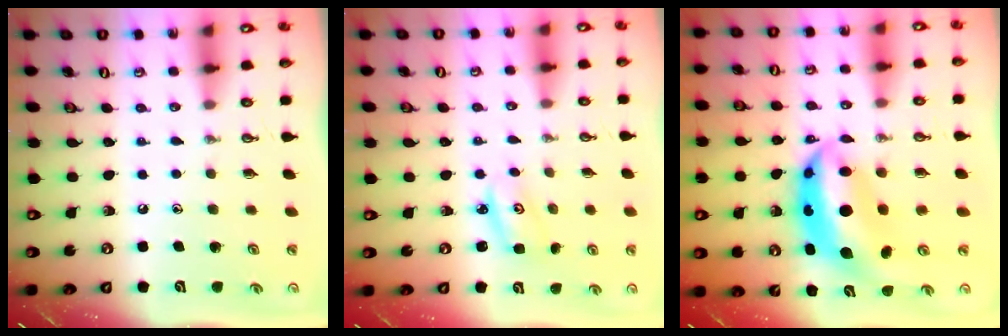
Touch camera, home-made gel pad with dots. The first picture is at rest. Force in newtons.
{"total": 3.2, "press": 3.2, "slide": 0.3}
{"total": 12.2, "press": 12.1, "slide": 1.0}